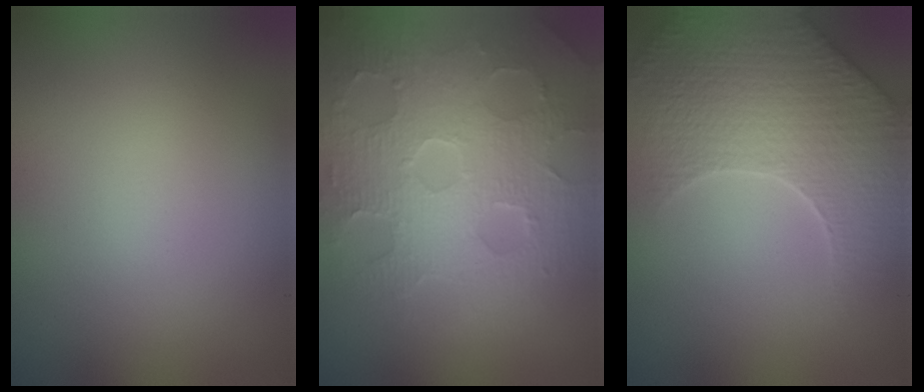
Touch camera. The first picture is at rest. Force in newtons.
{"total": 8.7, "press": 6.0, "slide": 6.2}
{"total": 7.4, "press": 5.7, "slide": 4.8}